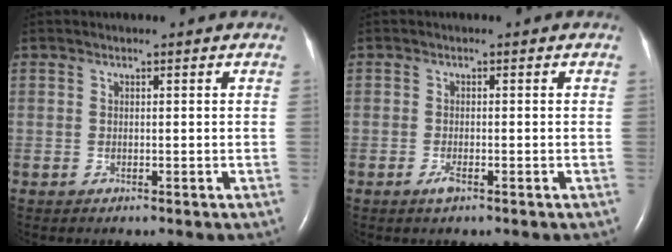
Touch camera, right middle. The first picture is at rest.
{"total": 1.4, "force": [-0.8, 0.2, 1.1], "torque": [-0.027, -0.003, -0.015]}